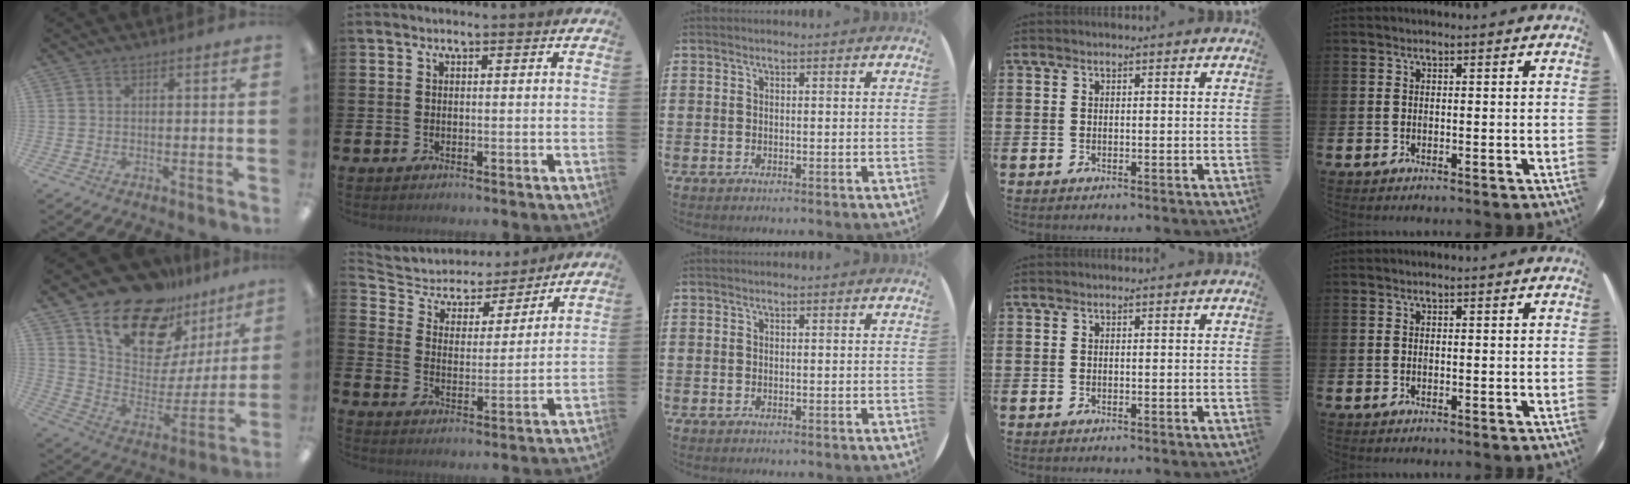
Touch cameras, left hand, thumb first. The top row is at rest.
{"thumb": {"total": 19.2, "force": [14.3, 9.8, 8.2], "torque": [-0.150, -0.107, 0.253]}, "index": {"total": 5.5, "force": [5.1, 2.2, 0.6], "torque": [-0.045, -0.040, 0.082]}}